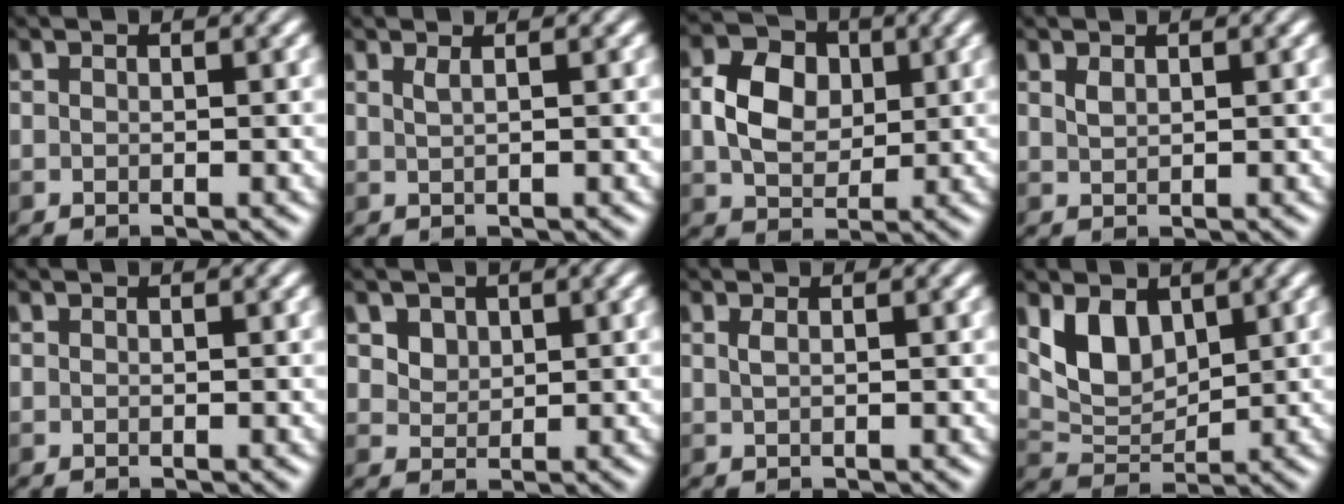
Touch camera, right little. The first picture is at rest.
{"total": 1.1, "force": [0.5, 0.4, 0.9], "torque": [-0.009, 0.000, 0.005]}
{"total": 5.2, "force": [0.7, 3.9, 3.3], "torque": [-0.069, 0.003, 0.011]}
{"total": 0.8, "force": [0.6, 0.3, 0.5], "torque": [-0.014, 0.000, 0.014]}
{"total": 0.0}
{"total": 2.4, "force": [1.4, 1.7, 1.1], "torque": [-0.025, -0.002, 0.036]}
{"total": 0.8, "force": [0.3, 0.3, 0.7], "torque": [-0.012, 0.003, 0.005]}
{"total": 4.2, "force": [2.0, 2.6, 2.7], "torque": [-0.052, -0.009, 0.041]}